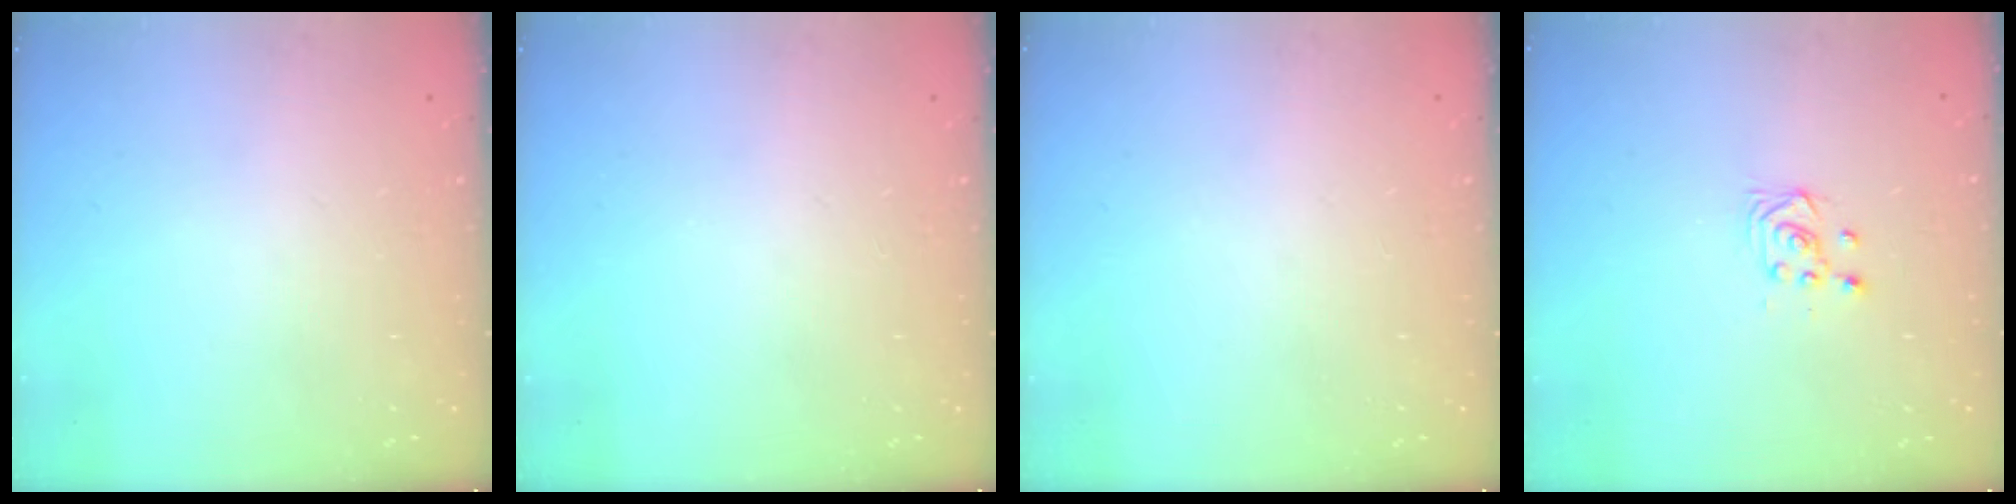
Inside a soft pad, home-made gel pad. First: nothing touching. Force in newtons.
{"total": 0.0}
{"total": 0.0}
{"total": 3.6, "press": 3.5, "slide": 1.2}